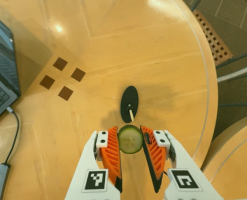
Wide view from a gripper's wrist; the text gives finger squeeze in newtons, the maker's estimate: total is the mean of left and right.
{"total": 9.2, "left": 9.1, "right": 9.2}